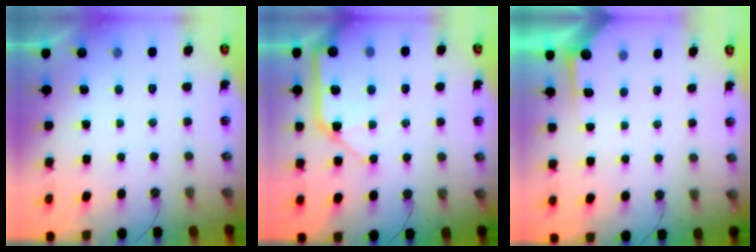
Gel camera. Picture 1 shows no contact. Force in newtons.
{"total": 13.5, "press": 13.4, "slide": 1.7}
{"total": 2.5, "press": 2.5, "slide": 0.3}